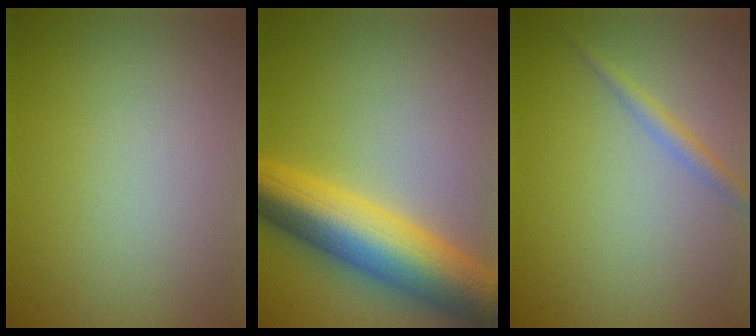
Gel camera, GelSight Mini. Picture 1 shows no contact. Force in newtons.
{"total": 10.2, "press": 10.2, "slide": 0.0}
{"total": 1.4, "press": 1.4, "slide": 0.1}